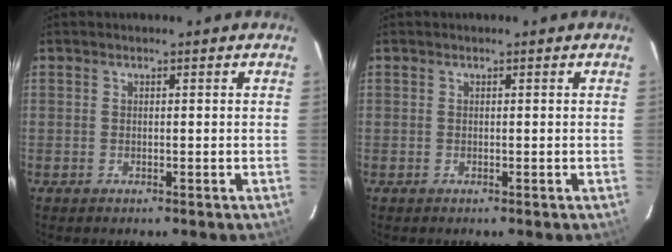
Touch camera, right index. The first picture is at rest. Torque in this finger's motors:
{"motor_torque": [0.00, 0.00, 0.03, 0.00]}